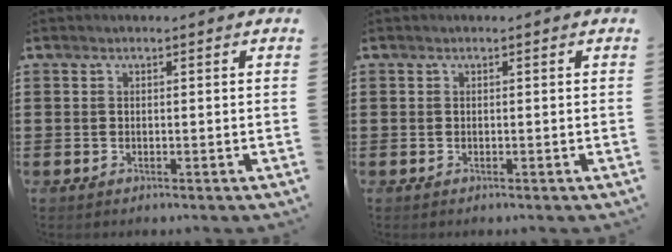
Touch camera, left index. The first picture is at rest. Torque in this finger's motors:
{"motor_torque": [0.00, 0.00, 0.00, 0.00]}